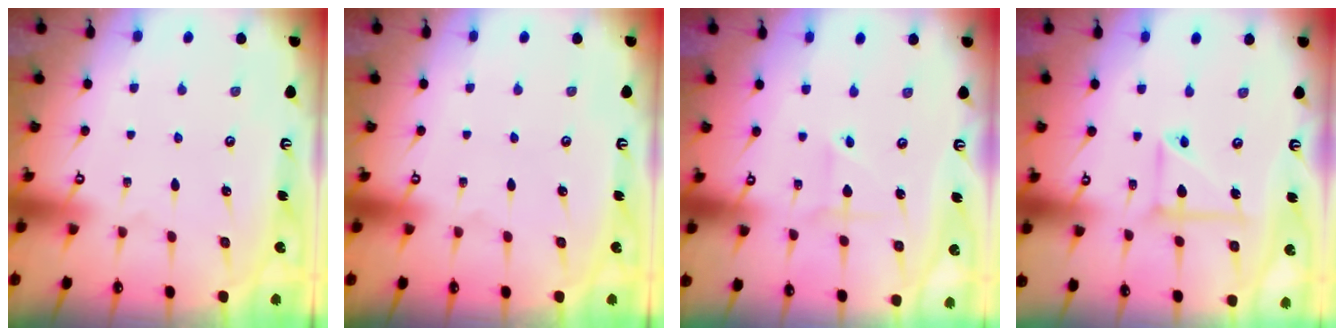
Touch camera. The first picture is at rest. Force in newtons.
{"total": 0.0}
{"total": 1.9, "press": 1.9, "slide": 0.3}
{"total": 7.9, "press": 7.8, "slide": 1.2}